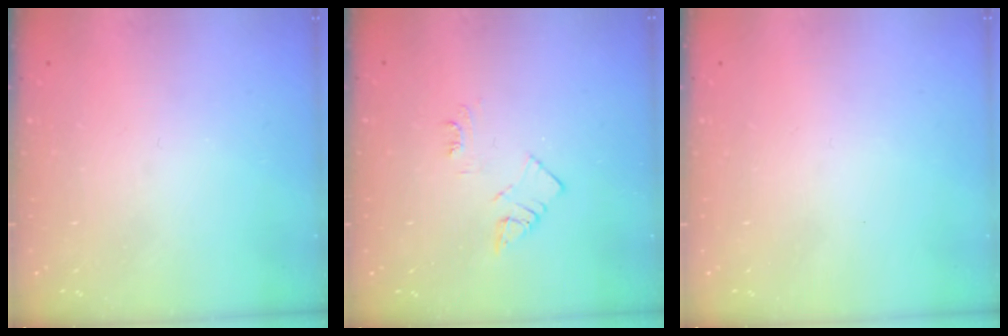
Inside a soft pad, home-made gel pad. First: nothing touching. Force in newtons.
{"total": 5.5, "press": 5.4, "slide": 0.7}
{"total": 1.7, "press": 1.6, "slide": 0.1}